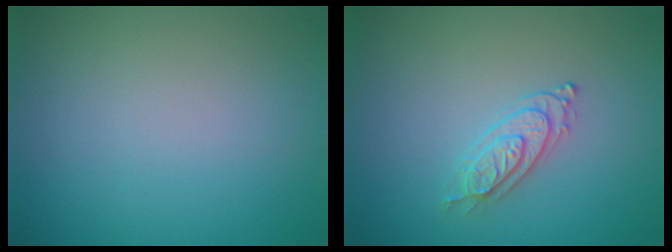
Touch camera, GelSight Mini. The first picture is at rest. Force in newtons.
{"total": 2.2, "press": 2.0, "slide": 0.7}